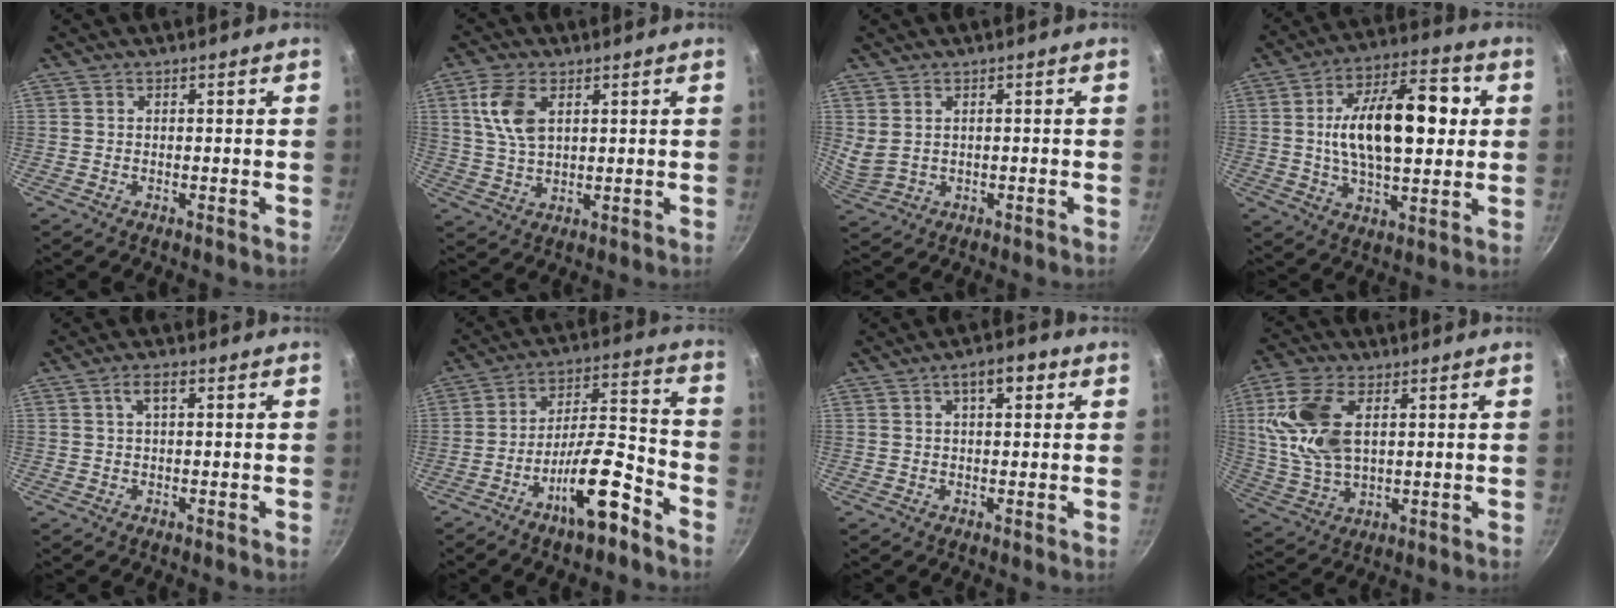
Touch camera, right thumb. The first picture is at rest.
{"total": 8.3, "force": [2.9, 4.5, 6.3], "torque": [-0.123, -0.008, 0.059]}
{"total": 3.1, "force": [0.4, 2.0, 2.3], "torque": [-0.049, -0.004, 0.025]}
{"total": 20.1, "force": [2.5, 10.2, 17.1], "torque": [-0.254, 0.012, 0.033]}
{"total": 3.0, "force": [1.1, 1.2, 2.5], "torque": [-0.046, 0.007, 0.020]}
{"total": 14.1, "force": [-8.0, 4.1, 10.9], "torque": [-0.164, 0.062, -0.130]}
{"total": 5.5, "force": [2.2, 2.5, 4.4], "torque": [-0.050, 0.009, 0.029]}
{"total": 14.1, "force": [3.6, 8.0, 11.0], "torque": [-0.212, -0.006, 0.075]}